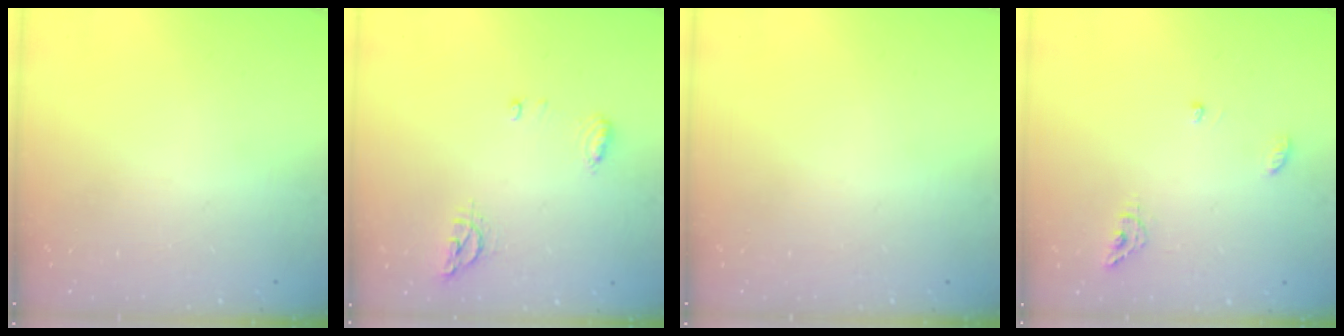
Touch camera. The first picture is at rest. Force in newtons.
{"total": 8.4, "press": 6.9, "slide": 4.9}
{"total": 0.0}
{"total": 6.8, "press": 6.8, "slide": 0.5}